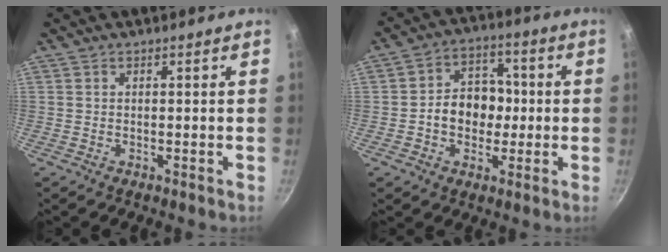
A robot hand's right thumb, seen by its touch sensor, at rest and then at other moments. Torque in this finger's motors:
{"motor_torque": [1.32, 1.68, 0.86, -0.07, 0.06]}